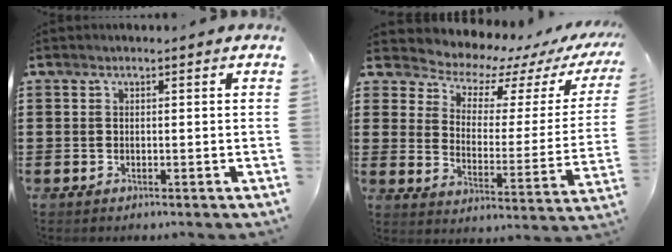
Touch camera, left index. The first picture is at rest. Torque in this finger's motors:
{"motor_torque": [2.14, 0.00, 0.32, -0.01]}